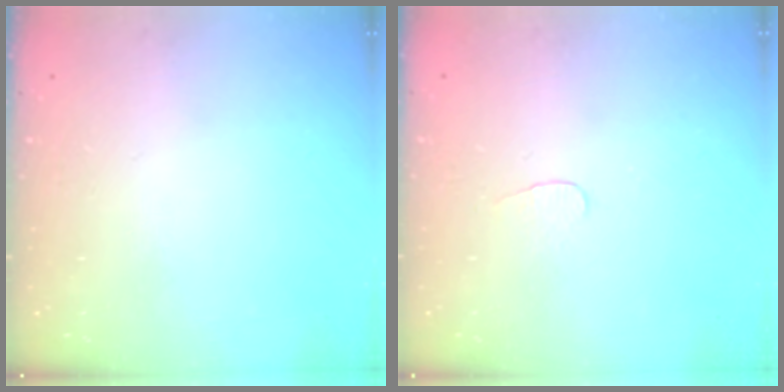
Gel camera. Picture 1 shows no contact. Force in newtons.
{"total": 2.8, "press": 2.7, "slide": 0.3}